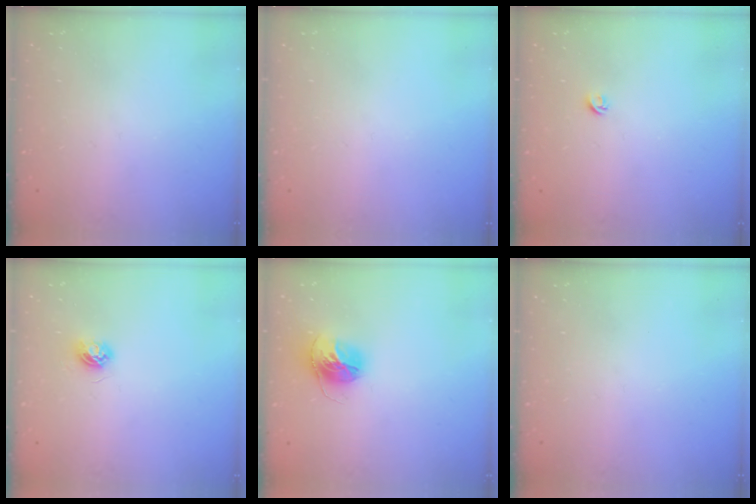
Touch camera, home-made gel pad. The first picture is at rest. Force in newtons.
{"total": 0.0}
{"total": 4.3, "press": 4.3, "slide": 0.4}
{"total": 4.2, "press": 4.2, "slide": 0.4}
{"total": 13.9, "press": 13.8, "slide": 1.4}
{"total": 0.0}